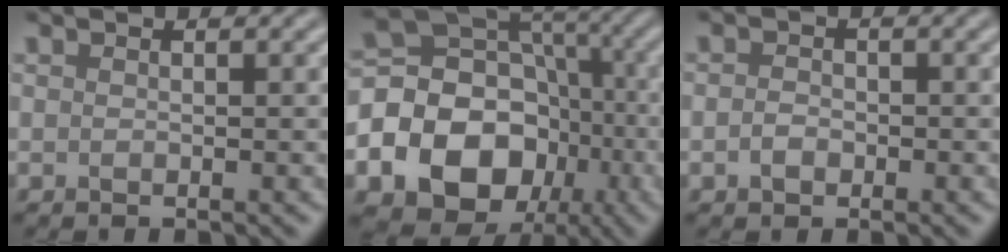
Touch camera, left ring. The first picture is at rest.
{"total": 18.1, "force": [-4.9, 15.5, 8.0], "torque": [-0.169, -0.003, -0.088]}
{"total": 1.4, "force": [-0.5, 1.1, 0.7], "torque": [-0.014, 0.000, -0.013]}